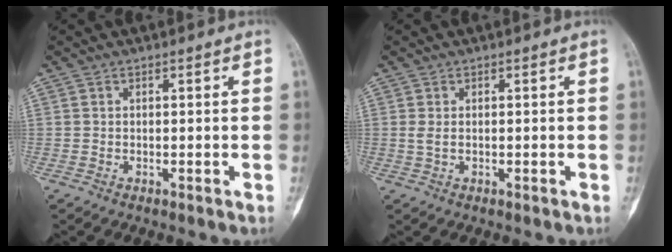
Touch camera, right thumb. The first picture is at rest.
{"total": 1.2, "force": [0.1, 0.6, 1.0], "torque": [-0.025, -0.001, 0.003]}